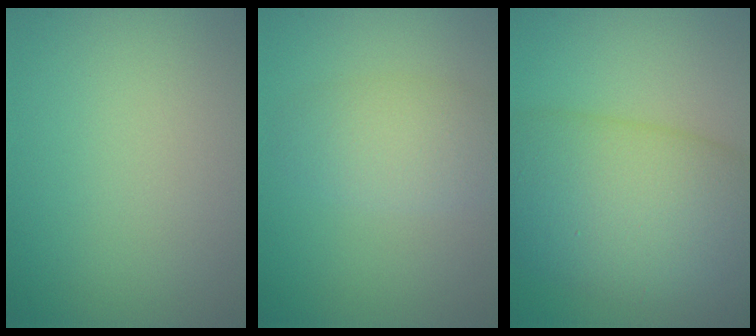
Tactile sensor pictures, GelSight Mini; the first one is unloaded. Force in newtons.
{"total": 3.3, "press": 3.3, "slide": 0.1}
{"total": 12.1, "press": 12.1, "slide": 0.5}